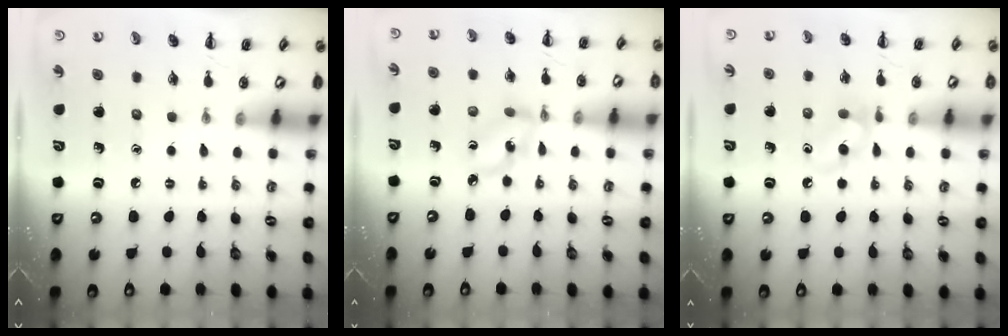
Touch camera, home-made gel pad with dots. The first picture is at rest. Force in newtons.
{"total": 4.0, "press": 3.9, "slide": 1.0}
{"total": 5.3, "press": 5.0, "slide": 1.8}